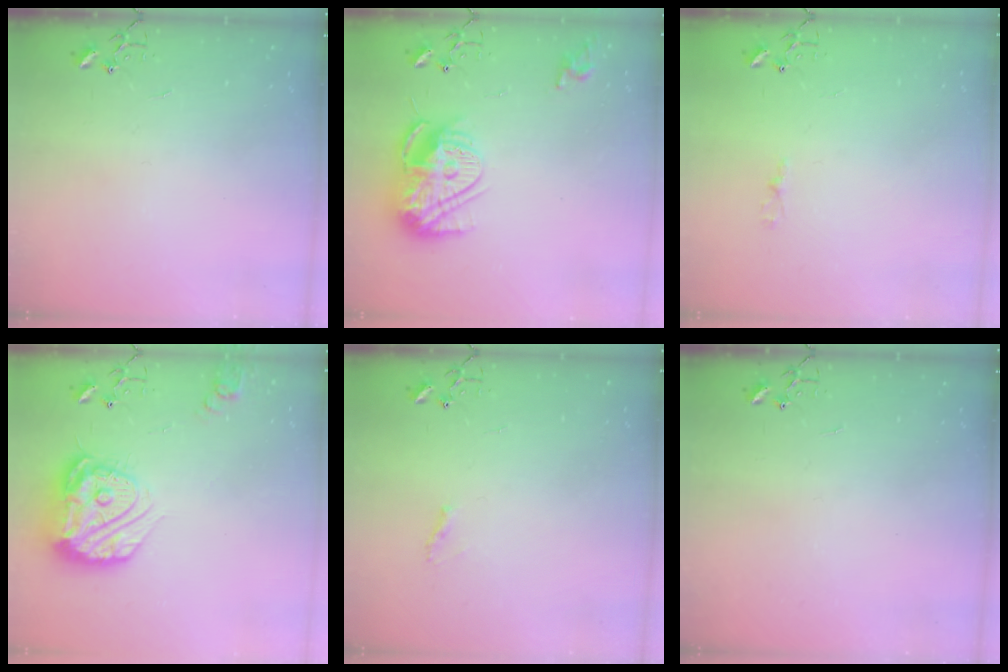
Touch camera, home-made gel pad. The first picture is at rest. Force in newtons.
{"total": 15.3, "press": 15.3, "slide": 0.9}
{"total": 3.1, "press": 3.1, "slide": 0.3}
{"total": 19.8, "press": 19.7, "slide": 2.0}
{"total": 4.7, "press": 4.6, "slide": 0.6}
{"total": 0.0}